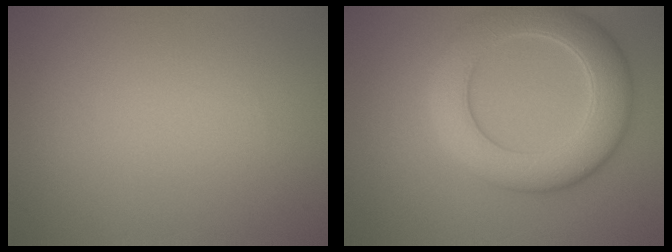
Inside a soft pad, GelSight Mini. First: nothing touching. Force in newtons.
{"total": 7.2, "press": 7.2, "slide": 0.6}